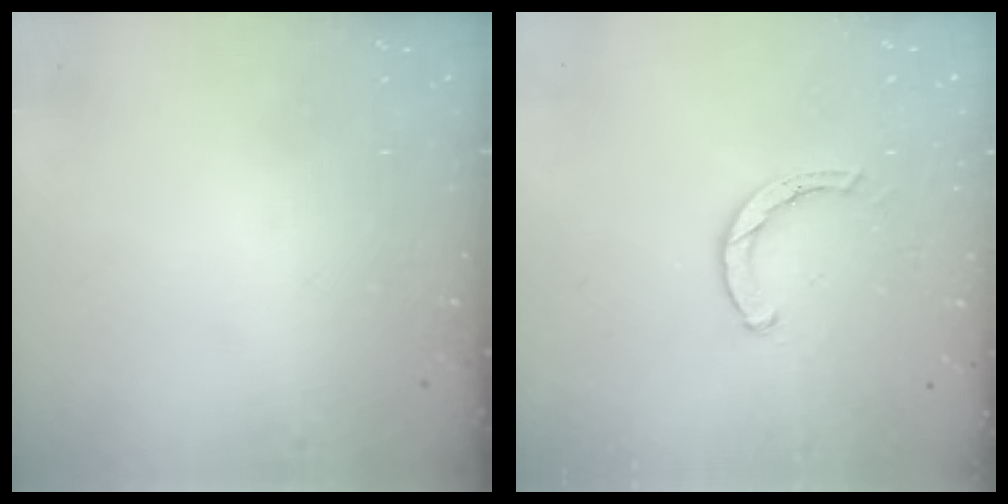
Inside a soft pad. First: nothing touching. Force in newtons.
{"total": 2.0, "press": 2.0, "slide": 0.2}